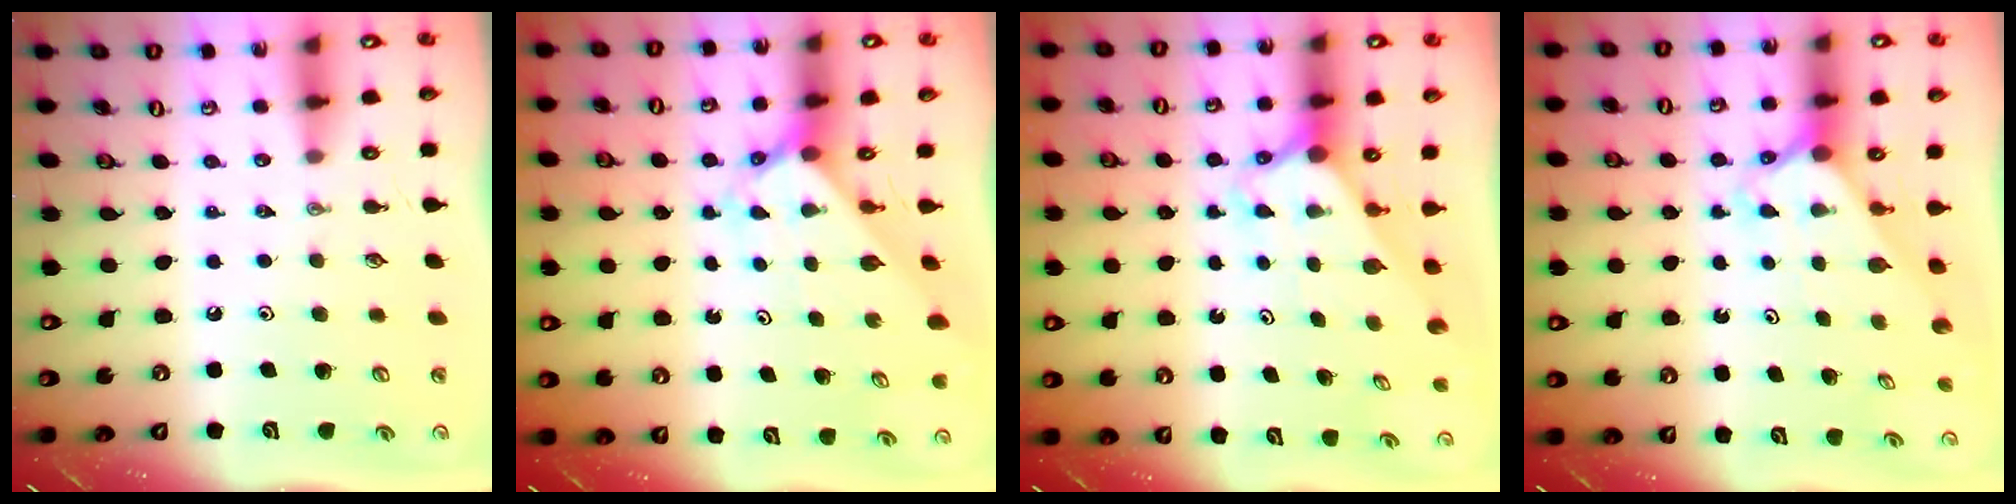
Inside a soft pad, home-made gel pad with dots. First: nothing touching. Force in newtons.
{"total": 2.3, "press": 2.3, "slide": 0.2}
{"total": 2.7, "press": 2.7, "slide": 0.2}
{"total": 2.0, "press": 2.0, "slide": 0.2}